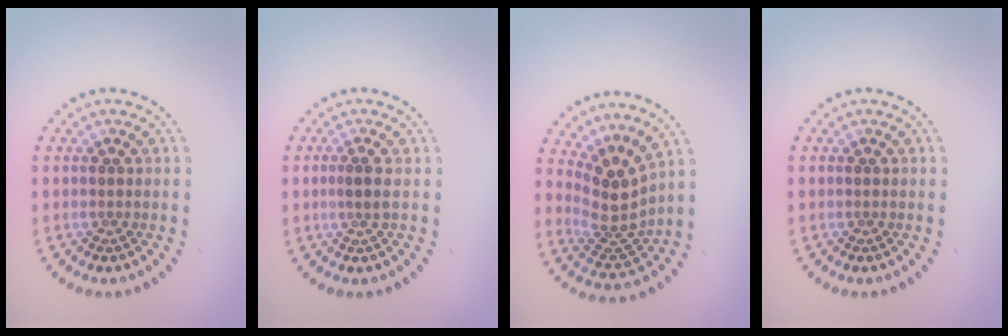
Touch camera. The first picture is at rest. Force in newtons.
{"total": 1.0, "press": 0.7, "slide": 0.7}
{"total": 3.8, "press": 2.8, "slide": 2.5}
{"total": 0.0}